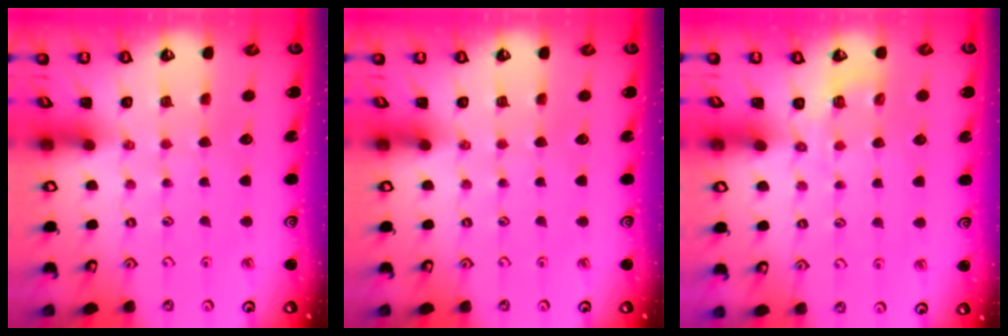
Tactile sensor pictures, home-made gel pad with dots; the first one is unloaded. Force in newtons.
{"total": 0.0}
{"total": 2.3, "press": 1.7, "slide": 1.6}